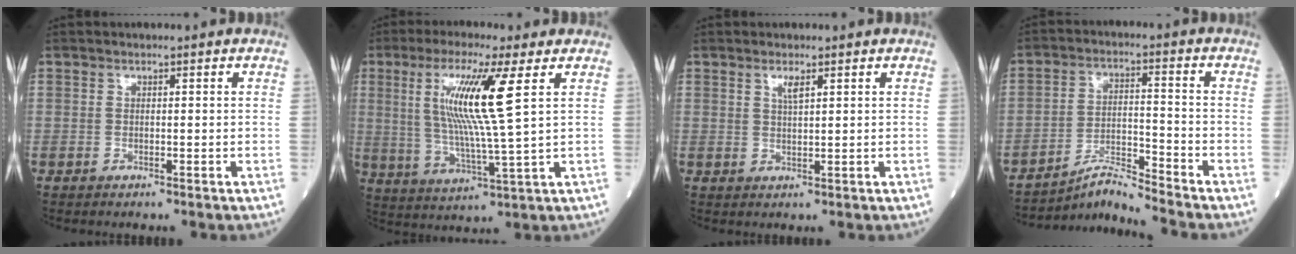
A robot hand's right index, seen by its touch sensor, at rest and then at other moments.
{"total": 12.1, "force": [3.6, -0.8, 11.5], "torque": [-0.233, -0.006, 0.065]}
{"total": 1.7, "force": [1.0, 0.1, 1.4], "torque": [-0.031, -0.001, 0.020]}
{"total": 6.6, "force": [-6.2, -2.0, 1.1], "torque": [-0.032, -0.003, -0.110]}